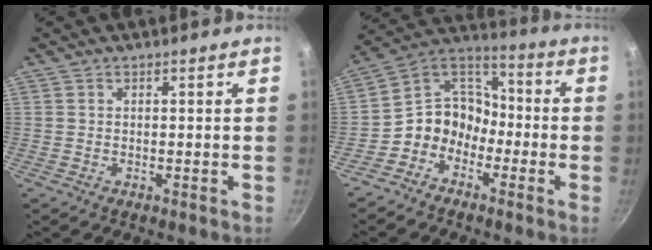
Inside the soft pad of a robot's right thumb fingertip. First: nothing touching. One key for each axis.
{"total": 10.8, "fx": -4.4, "fy": 8.8, "fz": 4.5, "tx": -0.046, "ty": 0.075, "tz": -0.099}